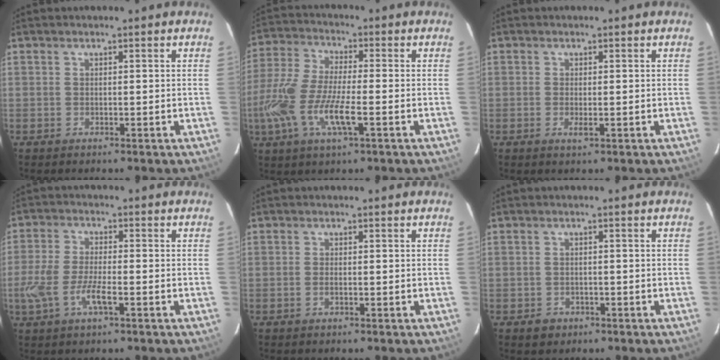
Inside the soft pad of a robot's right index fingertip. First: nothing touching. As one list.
[{"total": 14.3, "force": [-4.4, 3.8, 13.1], "torque": [-0.285, -0.011, -0.091]}, {"total": 1.5, "force": [-0.4, 0.4, 1.4], "torque": [-0.028, -0.002, -0.007]}, {"total": 8.0, "force": [-3.1, 2.4, 7.0], "torque": [-0.155, -0.006, -0.061]}, {"total": 1.1, "force": [-0.4, 0.5, 0.9], "torque": [-0.020, 0.001, -0.008]}, {"total": 2.6, "force": [-1.3, 2.1, 0.6], "torque": [-0.015, 0.002, -0.013]}]